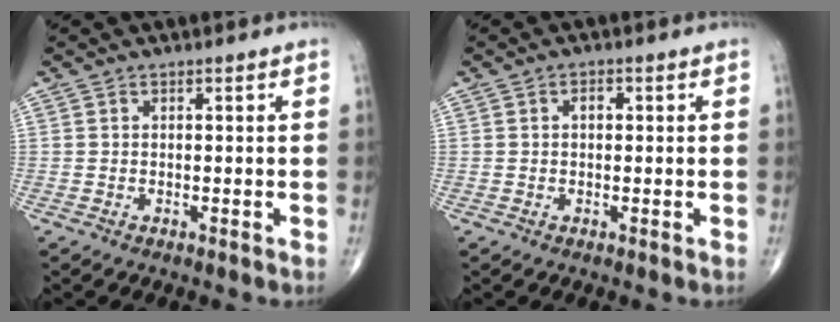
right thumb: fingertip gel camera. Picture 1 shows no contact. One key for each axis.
{"total": 1.5, "fx": 0.2, "fy": 1.0, "fz": 1.1, "tx": -0.014, "ty": 0.006, "tz": 0.001}